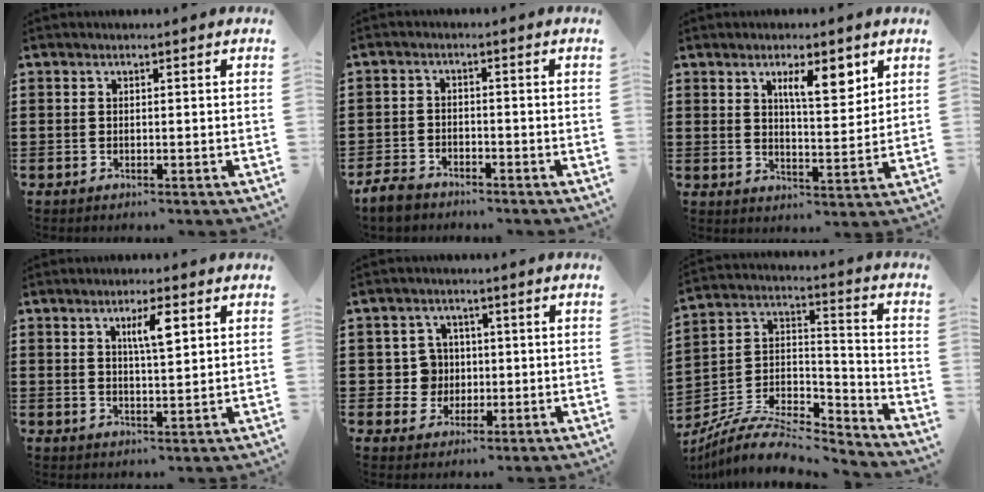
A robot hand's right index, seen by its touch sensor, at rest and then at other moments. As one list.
[{"total": 3.3, "force": [-3.1, 1.0, 0.7], "torque": [-0.030, 0.002, -0.068]}, {"total": 6.6, "force": [3.5, 2.0, 5.2], "torque": [-0.078, -0.006, 0.051]}, {"total": 4.7, "force": [2.0, 1.0, 4.1], "torque": [-0.070, 0.003, 0.027]}, {"total": 5.0, "force": [0.1, 4.7, 1.6], "torque": [-0.052, 0.015, 0.000]}, {"total": 7.8, "force": [-6.4, 3.0, 3.4], "torque": [-0.074, 0.004, -0.127]}]